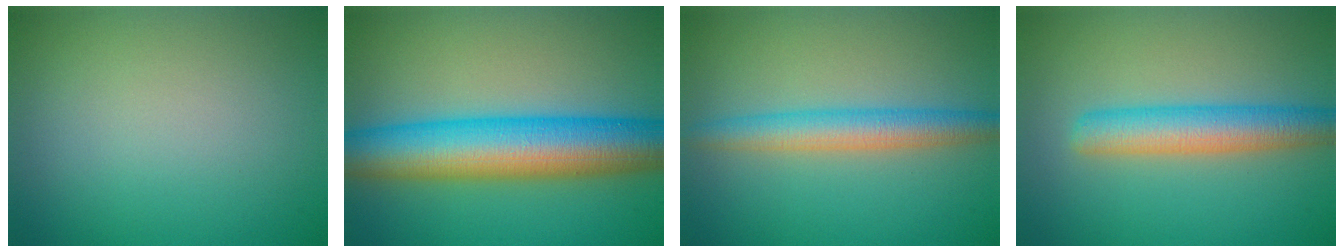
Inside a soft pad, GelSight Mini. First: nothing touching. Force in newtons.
{"total": 10.5, "press": 10.5, "slide": 0.2}
{"total": 3.8, "press": 3.8, "slide": 0.1}
{"total": 4.8, "press": 4.8, "slide": 0.1}